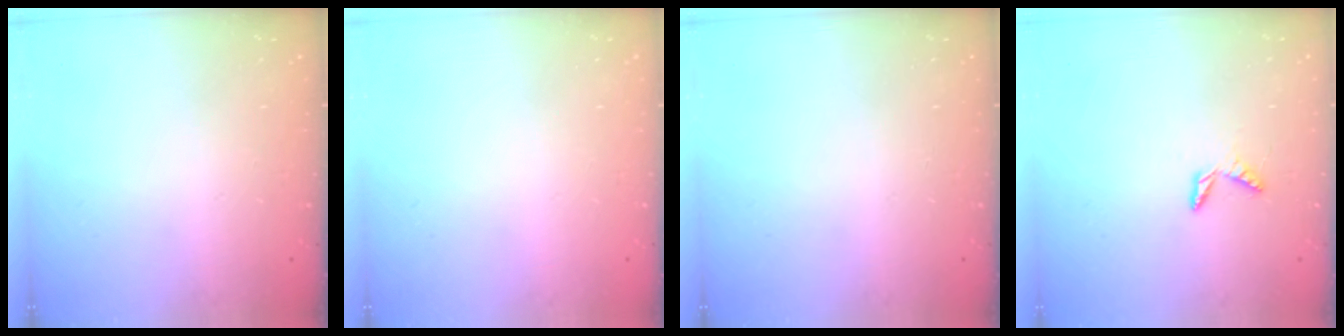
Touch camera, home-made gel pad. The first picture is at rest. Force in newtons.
{"total": 0.0}
{"total": 0.0}
{"total": 4.8, "press": 4.7, "slide": 0.4}